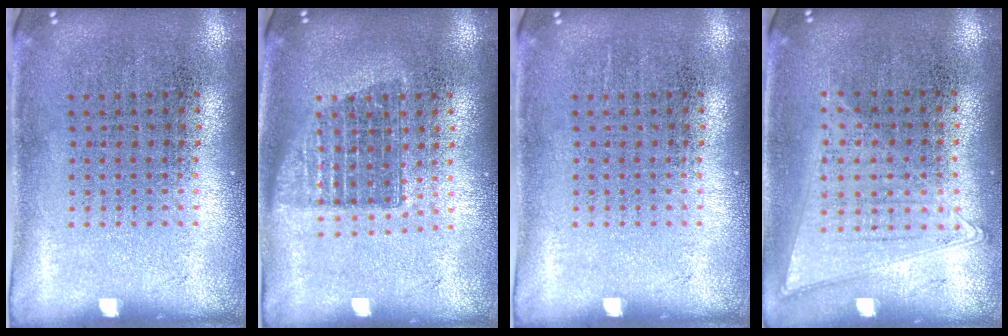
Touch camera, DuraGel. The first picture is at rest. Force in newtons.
{"total": 1.4, "press": 1.2, "slide": 0.8}
{"total": 0.0}
{"total": 1.0, "press": 1.0, "slide": 0.3}